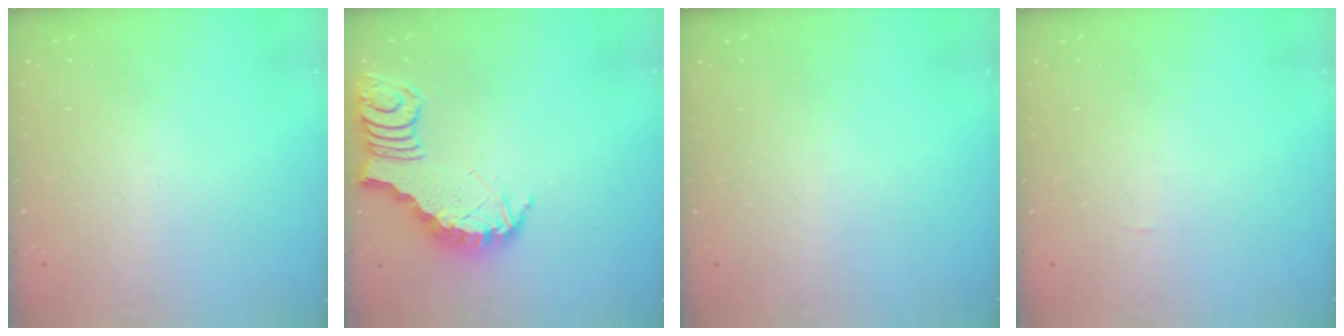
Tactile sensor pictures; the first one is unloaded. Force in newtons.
{"total": 4.5, "press": 4.4, "slide": 0.9}
{"total": 0.0}
{"total": 0.0}